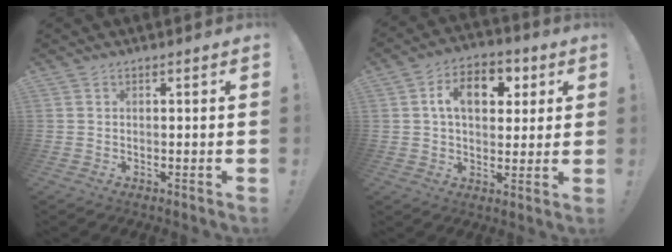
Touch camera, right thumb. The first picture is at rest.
{"total": 11.8, "force": [3.2, 7.8, 8.3], "torque": [-0.119, 0.006, 0.056]}